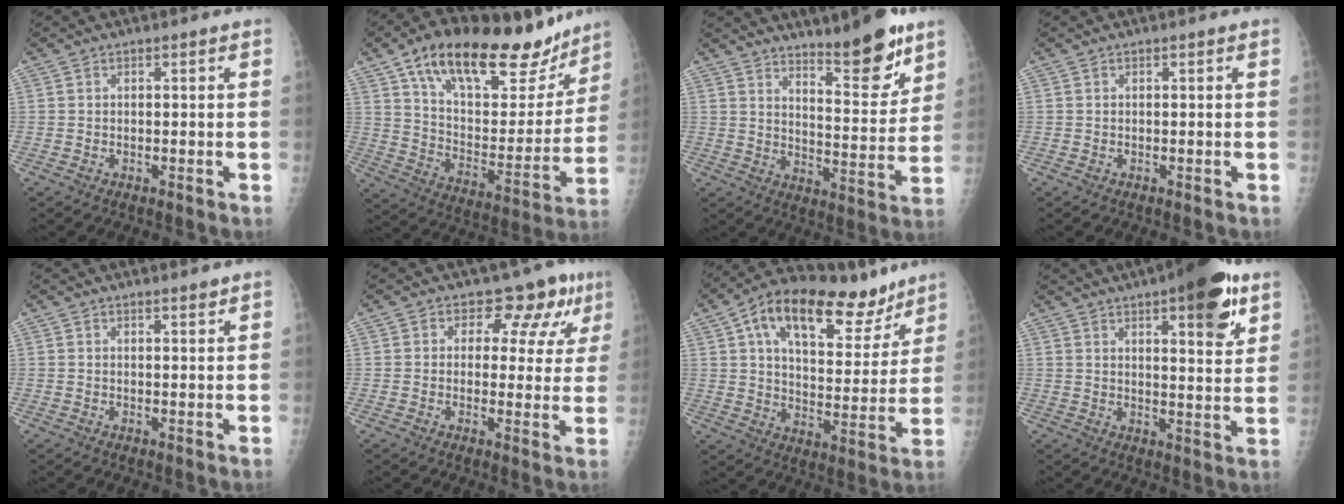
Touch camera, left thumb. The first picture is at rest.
{"total": 29.4, "force": [19.4, 12.2, 18.3], "torque": [-0.243, -0.039, 0.309]}
{"total": 13.1, "force": [9.7, 3.1, 8.3], "torque": [-0.089, -0.076, 0.152]}
{"total": 0.0}
{"total": 1.4, "force": [1.3, 0.2, 0.7], "torque": [-0.007, -0.009, 0.020]}
{"total": 8.9, "force": [5.2, 5.6, 4.4], "torque": [-0.011, -0.020, 0.052]}
{"total": 22.9, "force": [13.8, 10.9, 14.7], "torque": [-0.189, -0.021, 0.221]}
{"total": 14.9, "force": [8.2, 4.5, 11.6], "torque": [-0.131, -0.031, 0.110]}